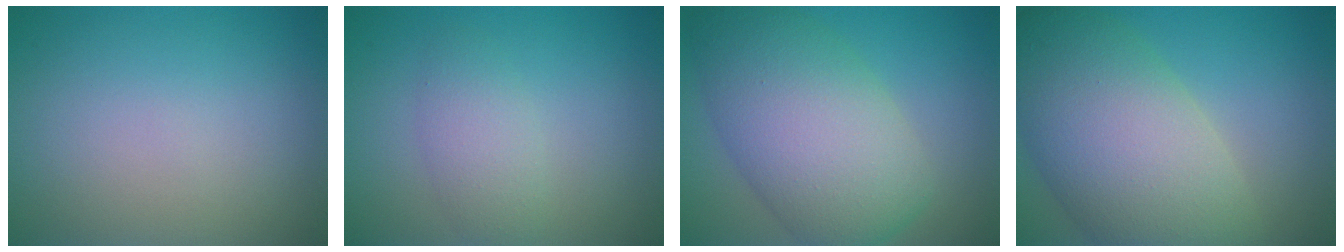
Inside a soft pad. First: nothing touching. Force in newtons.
{"total": 2.5, "press": 2.5, "slide": 0.1}
{"total": 9.9, "press": 9.9, "slide": 0.4}
{"total": 11.8, "press": 11.8, "slide": 0.8}